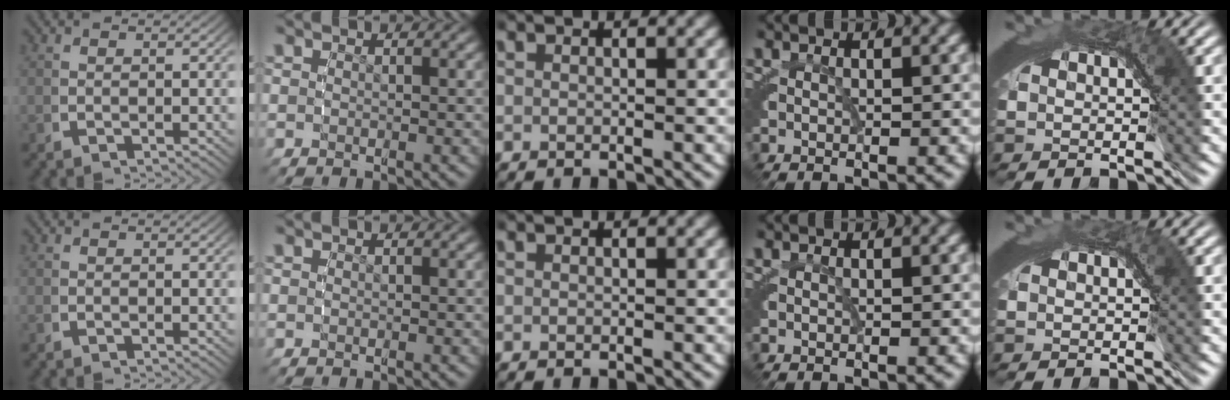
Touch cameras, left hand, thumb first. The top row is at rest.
{}